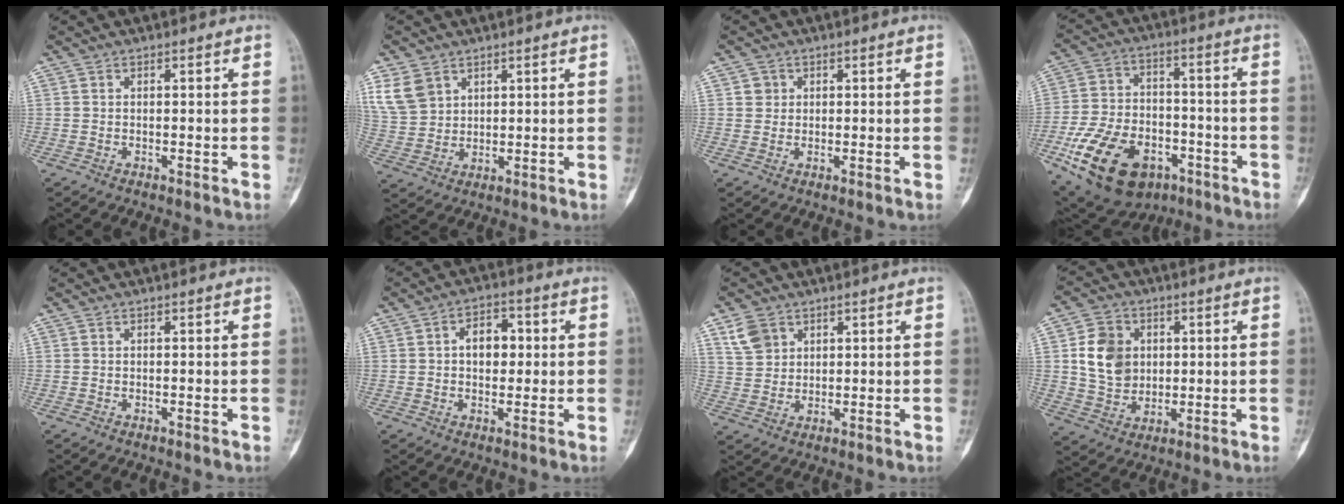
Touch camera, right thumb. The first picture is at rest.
{"total": 7.3, "force": [4.0, 5.3, 3.0], "torque": [-0.050, -0.008, 0.092]}
{"total": 1.9, "force": [0.7, 1.8, 0.3], "torque": [0.007, 0.000, 0.007]}
{"total": 20.8, "force": [-9.1, 13.3, 13.2], "torque": [-0.237, 0.036, -0.141]}
{"total": 0.0}
{"total": 6.2, "force": [0.6, 4.0, 4.7], "torque": [-0.047, 0.012, 0.002]}
{"total": 5.5, "force": [3.1, 4.1, 2.1], "torque": [-0.026, -0.010, 0.065]}
{"total": 9.9, "force": [1.7, 8.1, 5.6], "torque": [-0.072, -0.004, 0.034]}